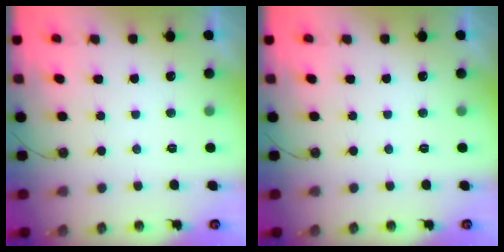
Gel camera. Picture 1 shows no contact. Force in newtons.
{"total": 0.0}